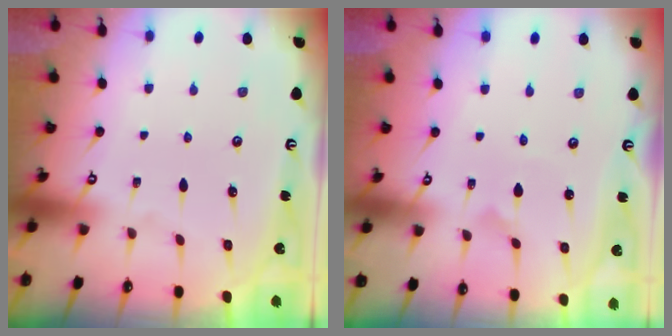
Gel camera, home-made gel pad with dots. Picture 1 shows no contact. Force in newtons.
{"total": 0.9, "press": 0.9, "slide": 0.1}